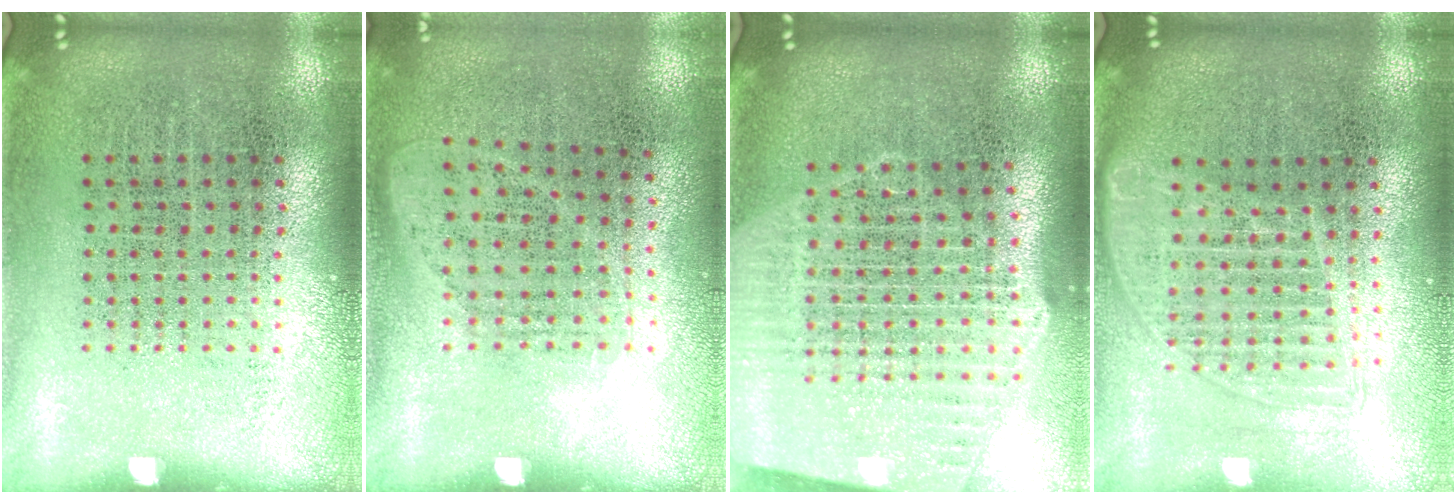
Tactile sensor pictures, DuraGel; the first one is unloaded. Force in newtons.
{"total": 1.0, "press": 0.9, "slide": 0.5}
{"total": 2.7, "press": 2.3, "slide": 1.4}
{"total": 1.6, "press": 1.4, "slide": 0.8}